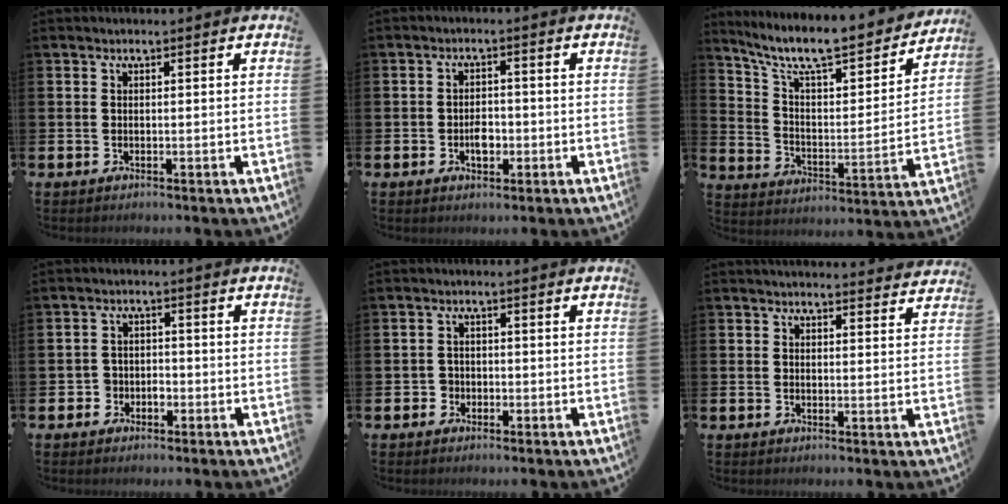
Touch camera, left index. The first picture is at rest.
{"total": 2.8, "force": [-0.9, 1.8, 2.0], "torque": [-0.028, 0.000, -0.019]}
{"total": 9.7, "force": [8.4, 2.3, 4.4], "torque": [-0.113, -0.062, 0.139]}
{"total": 2.6, "force": [-1.5, 2.0, 0.2], "torque": [-0.020, 0.009, -0.035]}
{"total": 1.8, "force": [-0.9, 1.6, 0.1], "torque": [-0.007, 0.004, -0.022]}
{"total": 2.5, "force": [2.5, 0.1, 0.0], "torque": [0.003, -0.018, 0.043]}